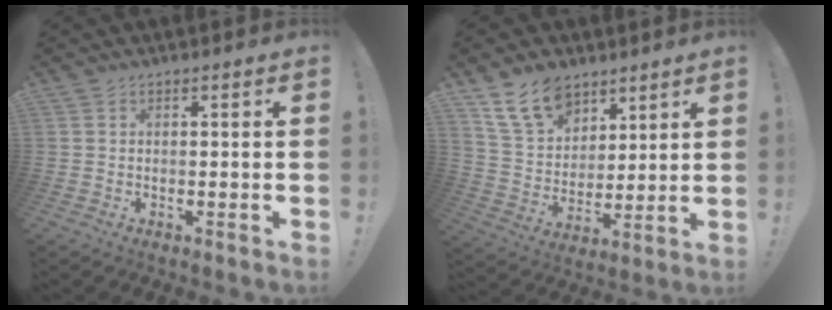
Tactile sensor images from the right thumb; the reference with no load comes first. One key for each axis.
{"total": 14.2, "fx": 9.4, "fy": 9.2, "fz": 5.3, "tx": -0.097, "ty": -0.055, "tz": 0.183}